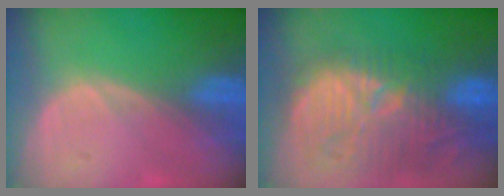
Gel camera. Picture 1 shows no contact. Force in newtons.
{"total": 13.0, "press": 12.3, "slide": 4.3}